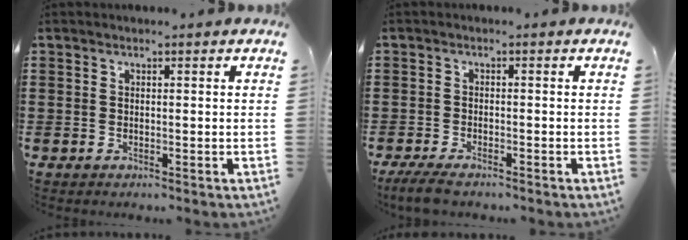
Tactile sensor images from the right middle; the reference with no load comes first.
{"total": 2.8, "force": [-2.3, 0.4, 1.5], "torque": [-0.046, -0.007, -0.051]}